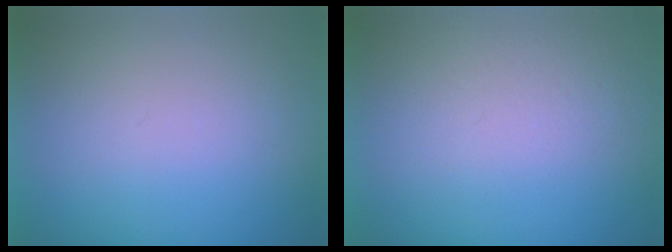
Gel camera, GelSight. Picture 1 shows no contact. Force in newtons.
{"total": 4.8}